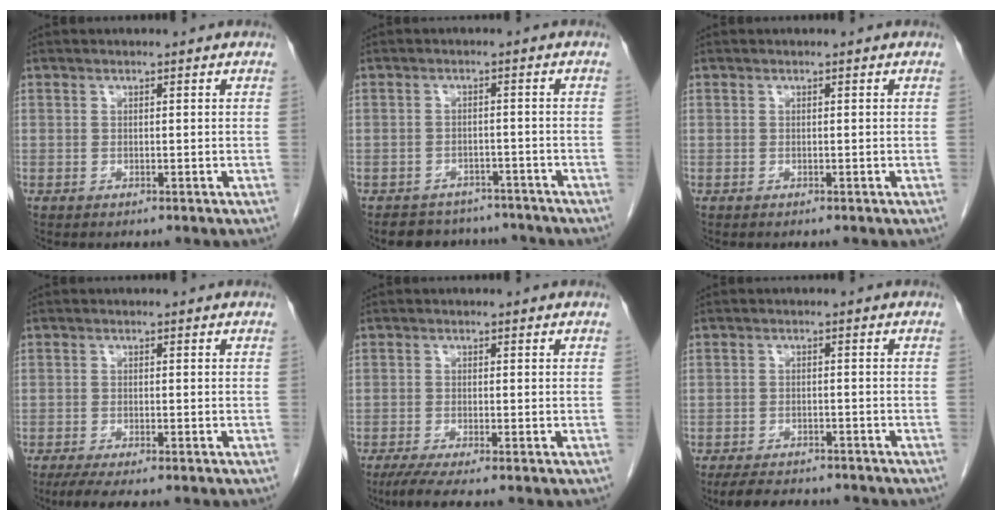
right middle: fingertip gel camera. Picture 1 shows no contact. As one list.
[{"total": 7.7, "force": [-6.9, 3.4, 0.8], "torque": [-0.002, 0.010, -0.085]}, {"total": 0.0}, {"total": 4.3, "force": [-3.3, 0.5, 2.7], "torque": [-0.046, -0.010, -0.053]}, {"total": 4.0, "force": [-2.9, -0.1, 2.7], "torque": [-0.052, -0.013, -0.056]}, {"total": 8.4, "force": [-7.4, 2.5, 3.1], "torque": [-0.049, -0.007, -0.105]}]